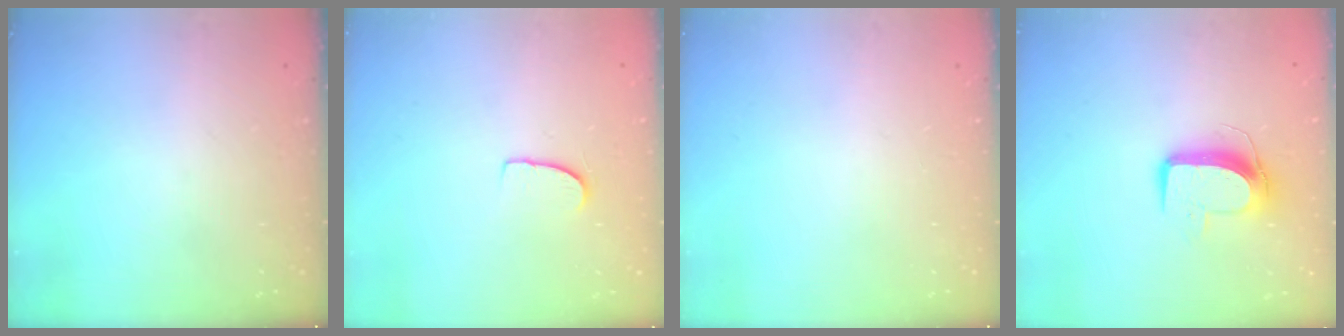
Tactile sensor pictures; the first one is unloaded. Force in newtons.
{"total": 5.7, "press": 5.6, "slide": 0.5}
{"total": 0.0}
{"total": 9.8, "press": 9.8, "slide": 0.4}